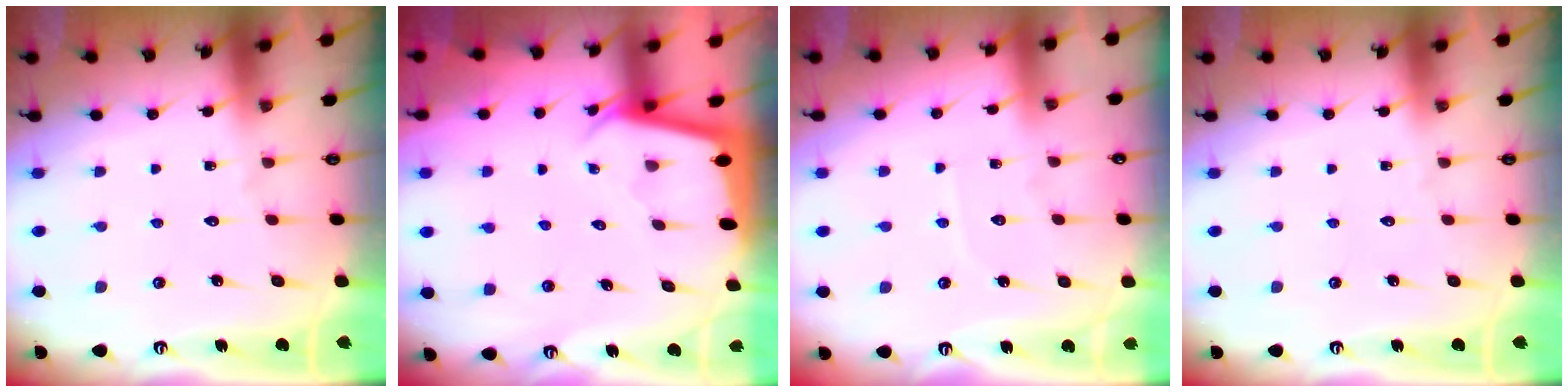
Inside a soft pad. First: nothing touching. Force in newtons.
{"total": 2.3, "press": 2.3, "slide": 0.1}
{"total": 2.9, "press": 2.9, "slide": 0.4}
{"total": 0.0}